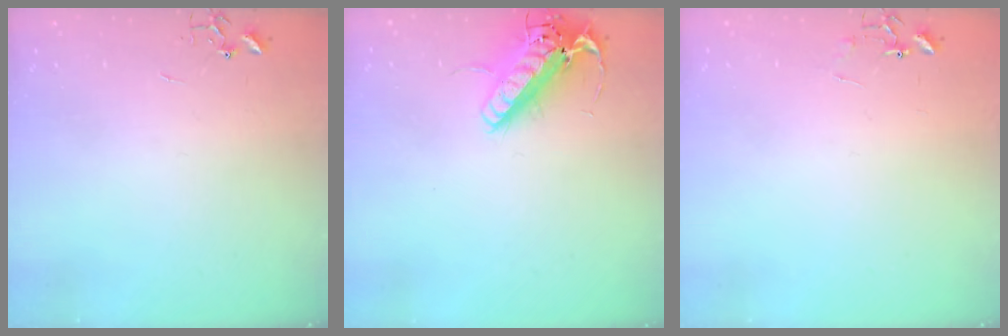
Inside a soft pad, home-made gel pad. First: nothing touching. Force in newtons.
{"total": 16.2, "press": 15.9, "slide": 3.2}
{"total": 5.5, "press": 5.4, "slide": 0.4}